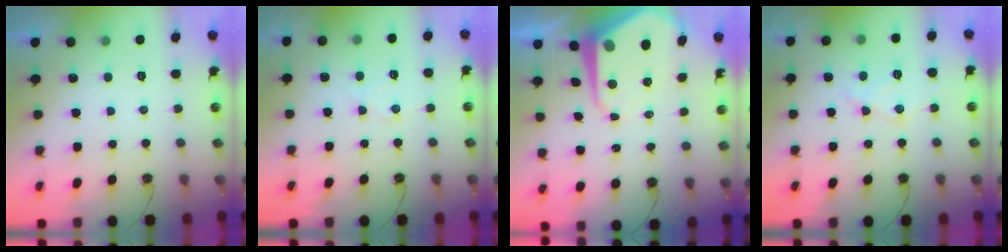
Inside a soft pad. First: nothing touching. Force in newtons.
{"total": 7.6, "press": 7.6, "slide": 0.6}
{"total": 10.8, "press": 10.7, "slide": 1.0}
{"total": 11.0, "press": 10.9, "slide": 0.7}